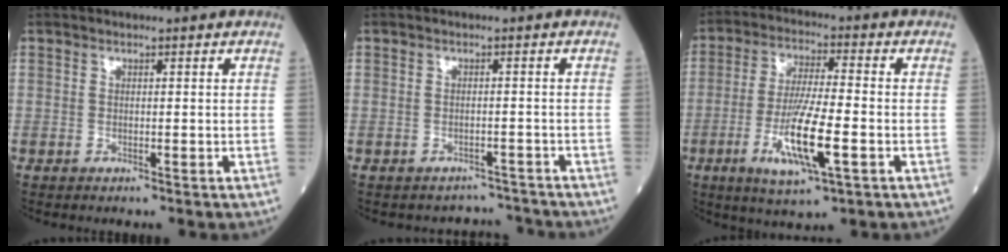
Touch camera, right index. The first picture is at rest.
{"total": 3.7, "force": [-3.4, 0.6, -1.2], "torque": [0.015, 0.013, -0.043]}
{"total": 11.4, "force": [-3.5, 1.3, 10.8], "torque": [-0.211, -0.015, -0.061]}